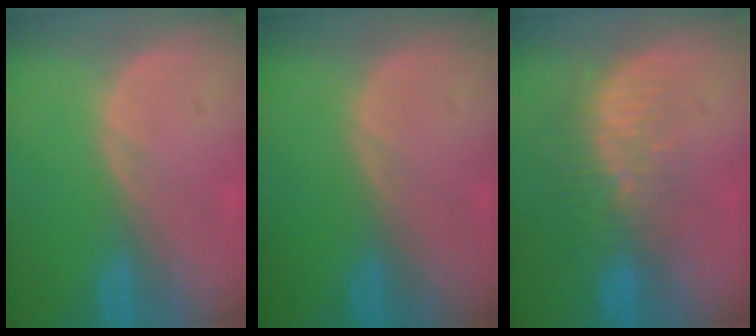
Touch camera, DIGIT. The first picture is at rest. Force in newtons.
{"total": 0.0}
{"total": 8.2, "press": 7.2, "slide": 3.9}